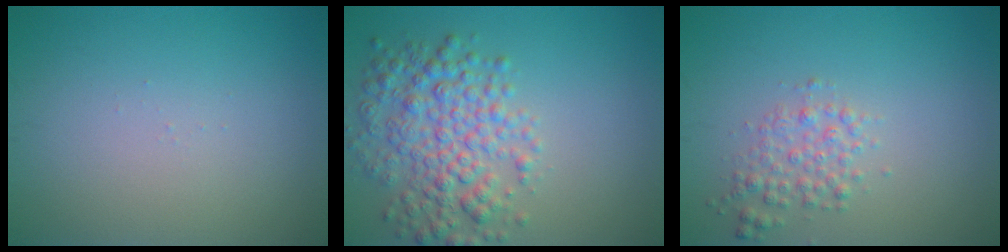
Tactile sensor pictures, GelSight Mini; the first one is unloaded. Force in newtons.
{"total": 5.7, "press": 5.7, "slide": 0.2}
{"total": 2.2, "press": 2.2, "slide": 0.0}